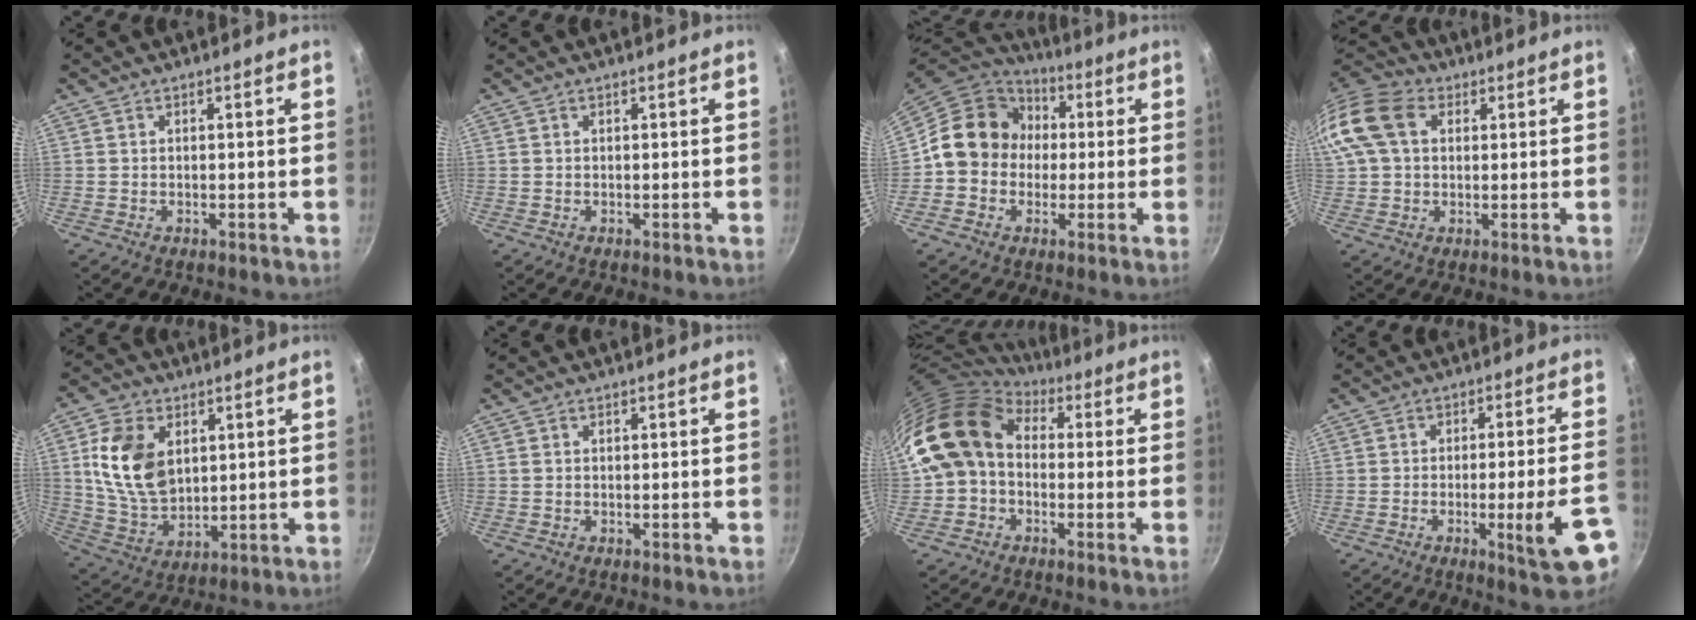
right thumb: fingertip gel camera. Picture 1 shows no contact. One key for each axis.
{"total": 0.0}
{"total": 13.7, "fx": 0.5, "fy": 12.2, "fz": 6.1, "tx": -0.060, "ty": 0.033, "tz": -0.009}
{"total": 14.1, "fx": 3.5, "fy": 10.2, "fz": 9.0, "tx": -0.185, "ty": 0.026, "tz": 0.050}
{"total": 14.5, "fx": 3.6, "fy": 9.9, "fz": 10.0, "tx": -0.167, "ty": -0.020, "tz": 0.078}
{"total": 0.0}
{"total": 13.4, "fx": 0.9, "fy": 10.4, "fz": 8.3, "tx": -0.132, "ty": 0.031, "tz": -0.001}
{"total": 11.2, "fx": -4.4, "fy": 1.6, "fz": 10.2, "tx": -0.129, "ty": 0.018, "tz": -0.054}